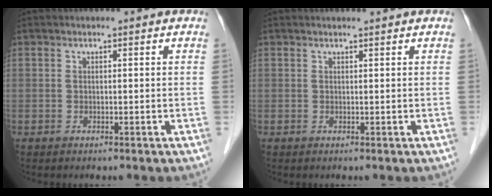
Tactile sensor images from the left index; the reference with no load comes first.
{"total": 1.0, "force": [1.0, -0.1, 0.3], "torque": [-0.006, 0.006, 0.017]}